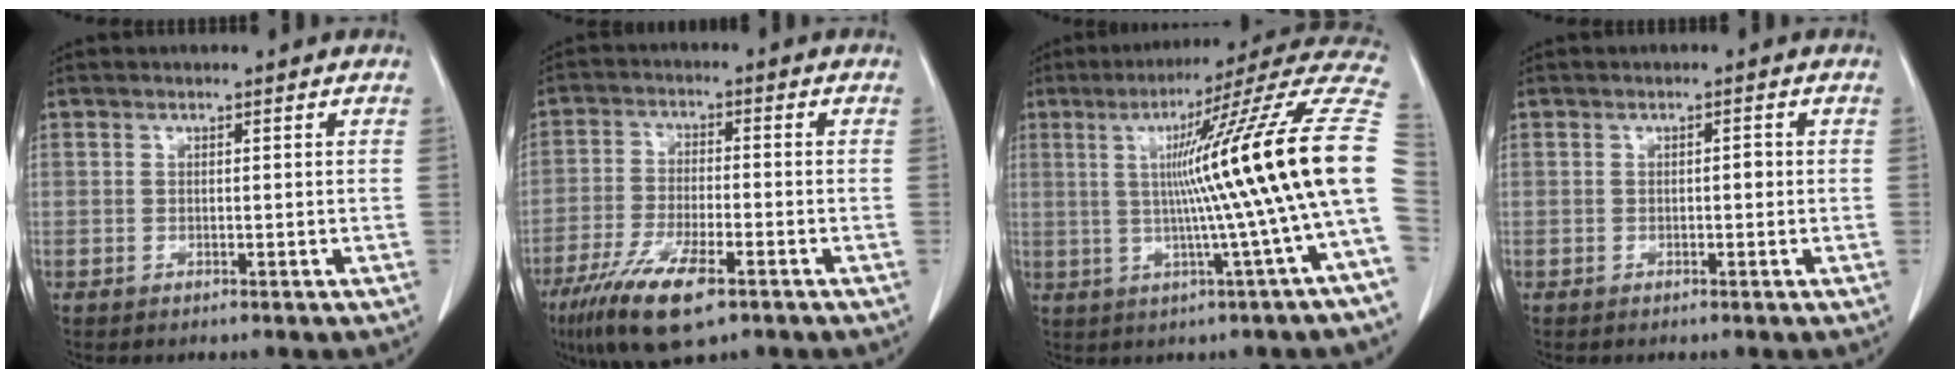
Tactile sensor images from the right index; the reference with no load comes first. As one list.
[{"total": 11.4, "force": [-6.8, 2.2, 8.8], "torque": [-0.171, -0.025, -0.118]}, {"total": 20.5, "force": [0.2, -2.4, 20.4], "torque": [-0.234, 0.024, -0.010]}, {"total": 1.0, "force": [-0.1, 0.4, 0.9], "torque": [-0.010, 0.003, -0.002]}]